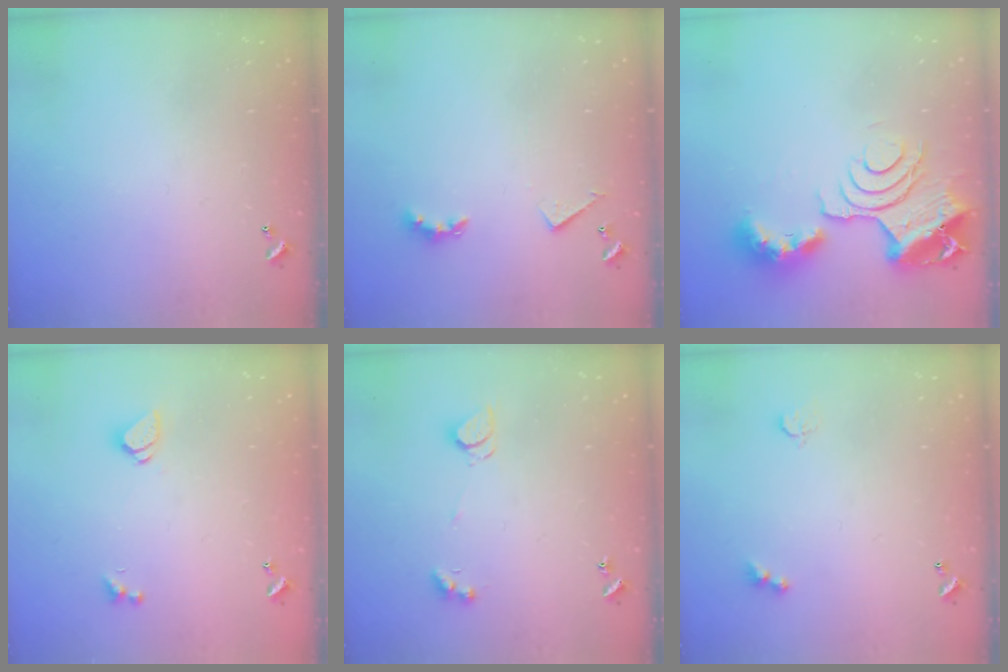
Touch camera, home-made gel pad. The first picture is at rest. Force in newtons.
{"total": 3.2, "press": 3.1, "slide": 0.5}
{"total": 14.3, "press": 14.2, "slide": 1.1}
{"total": 1.5, "press": 1.4, "slide": 0.5}
{"total": 2.2, "press": 2.2, "slide": 0.4}
{"total": 2.9, "press": 2.8, "slide": 0.7}